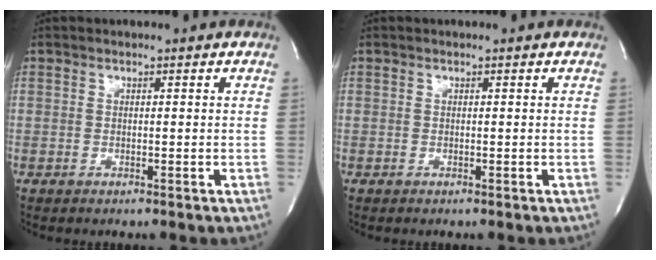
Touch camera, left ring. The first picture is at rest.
{"total": 0.0}